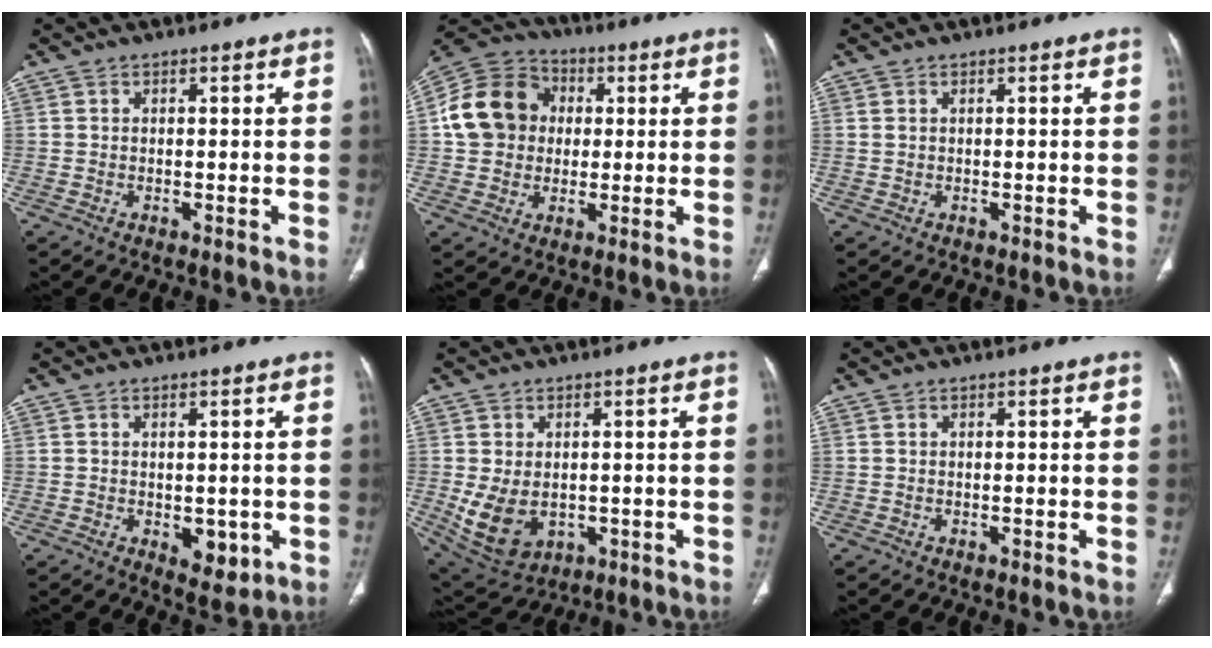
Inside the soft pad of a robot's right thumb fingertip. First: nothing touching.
{"total": 14.5, "force": [1.5, 12.5, 7.2], "torque": [-0.121, 0.022, 0.019]}
{"total": 0.7, "force": [0.3, 0.4, 0.5], "torque": [-0.012, 0.010, 0.011]}
{"total": 5.3, "force": [-1.1, 3.1, 4.1], "torque": [-0.036, -0.008, -0.005]}
{"total": 9.7, "force": [-1.3, 7.0, 6.7], "torque": [-0.112, -0.004, 0.004]}
{"total": 0.0}